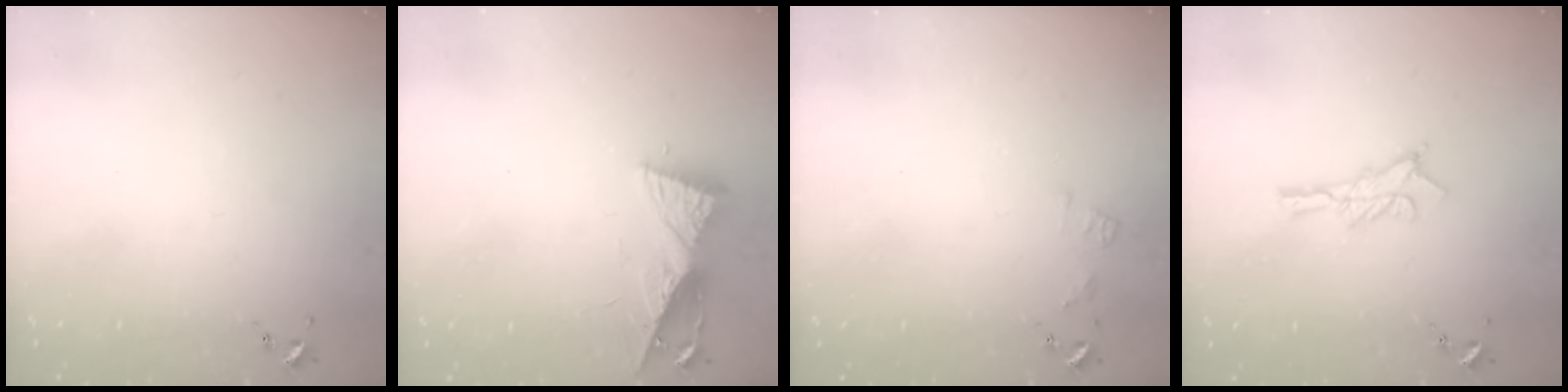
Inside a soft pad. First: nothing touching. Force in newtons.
{"total": 8.7, "press": 8.7, "slide": 0.6}
{"total": 5.2, "press": 5.2, "slide": 0.7}
{"total": 9.5, "press": 9.5, "slide": 0.4}